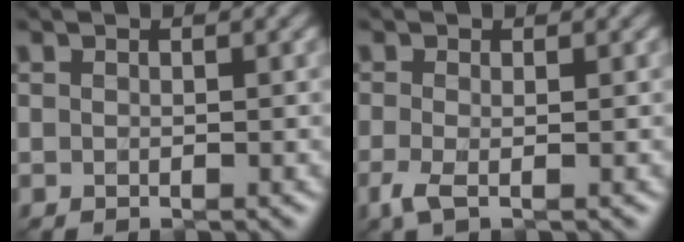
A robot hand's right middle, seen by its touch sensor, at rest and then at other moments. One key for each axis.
{"total": 1.9, "fx": -0.7, "fy": 0.5, "fz": 1.7, "tx": -0.043, "ty": -0.009, "tz": -0.019}